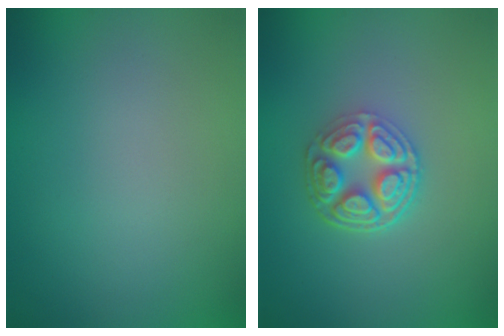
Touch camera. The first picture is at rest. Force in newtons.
{"total": 4.8, "press": 3.6, "slide": 3.2}